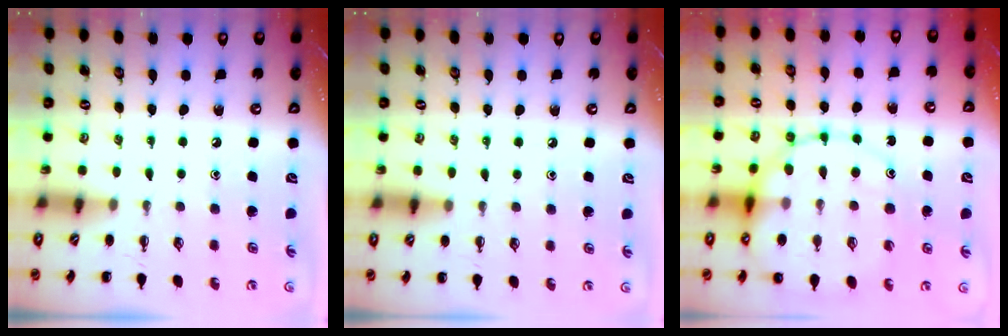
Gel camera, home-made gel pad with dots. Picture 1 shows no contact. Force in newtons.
{"total": 6.3, "press": 5.9, "slide": 2.4}
{"total": 18.9, "press": 18.6, "slide": 3.6}